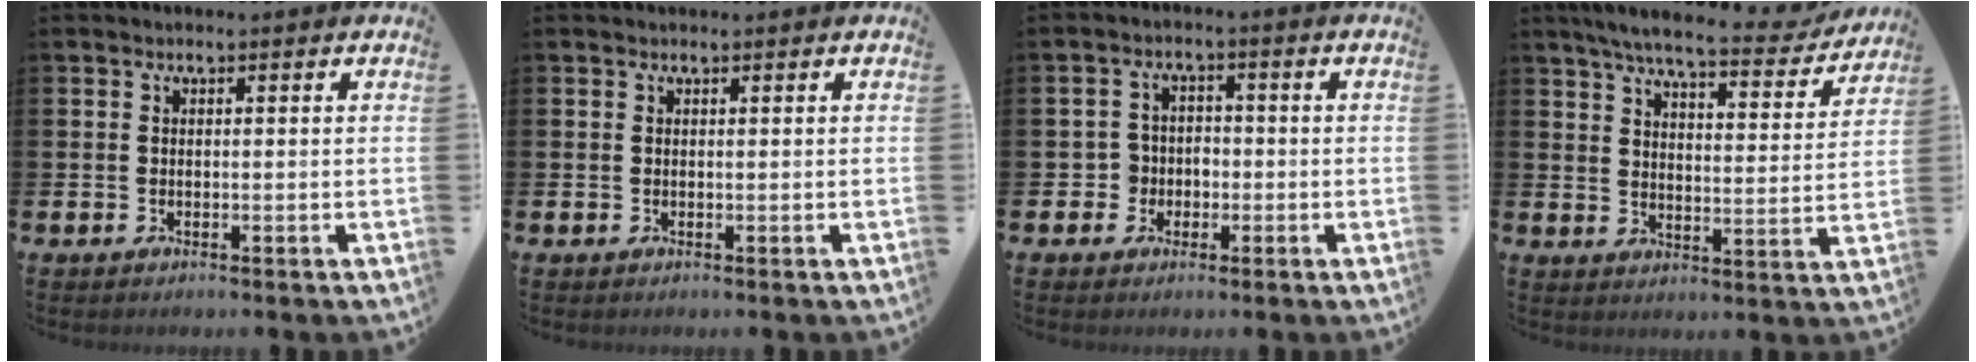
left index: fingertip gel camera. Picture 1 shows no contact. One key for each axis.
{"total": 0.0}
{"total": 3.2, "fx": -1.1, "fy": 2.9, "fz": 0.4, "tx": -0.021, "ty": 0.007, "tz": -0.028}
{"total": 6.9, "fx": 6.2, "fy": 0.9, "fz": 3.0, "tx": -0.070, "ty": -0.037, "tz": 0.101}